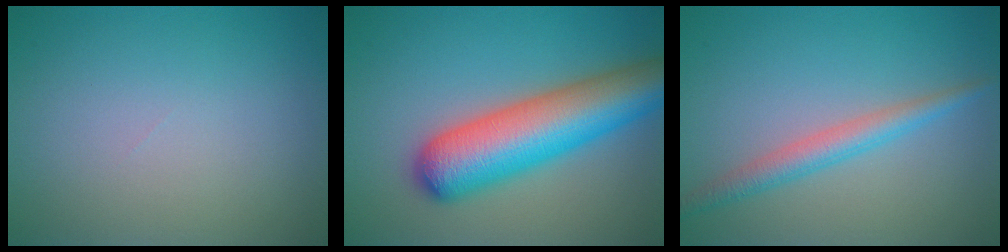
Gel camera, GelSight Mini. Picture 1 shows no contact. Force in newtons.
{"total": 9.6, "press": 9.6, "slide": 0.4}
{"total": 2.7, "press": 2.7, "slide": 0.1}